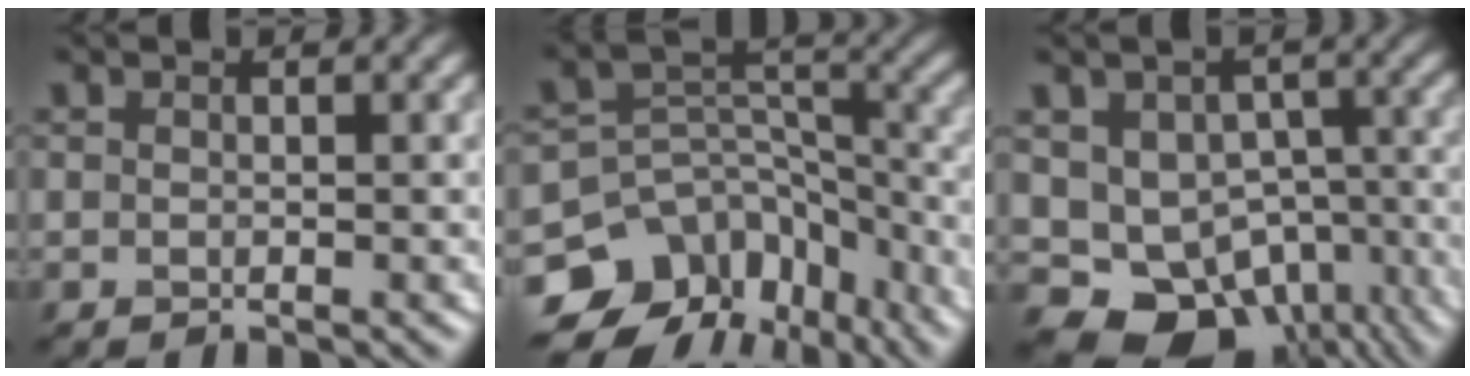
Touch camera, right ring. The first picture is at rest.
{"total": 12.3, "force": [-8.6, 8.0, 3.5], "torque": [-0.054, 0.018, -0.118]}
{"total": 10.0, "force": [-4.3, 7.2, 5.4], "torque": [-0.076, -0.012, -0.057]}